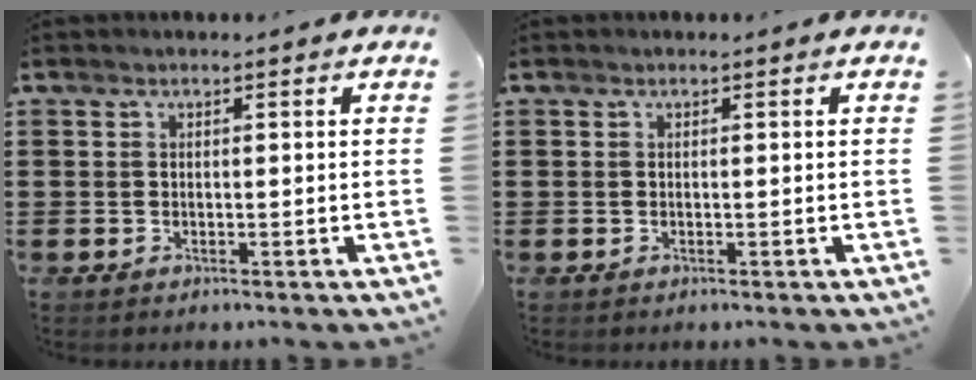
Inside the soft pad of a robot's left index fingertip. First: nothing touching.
{"total": 0.0}